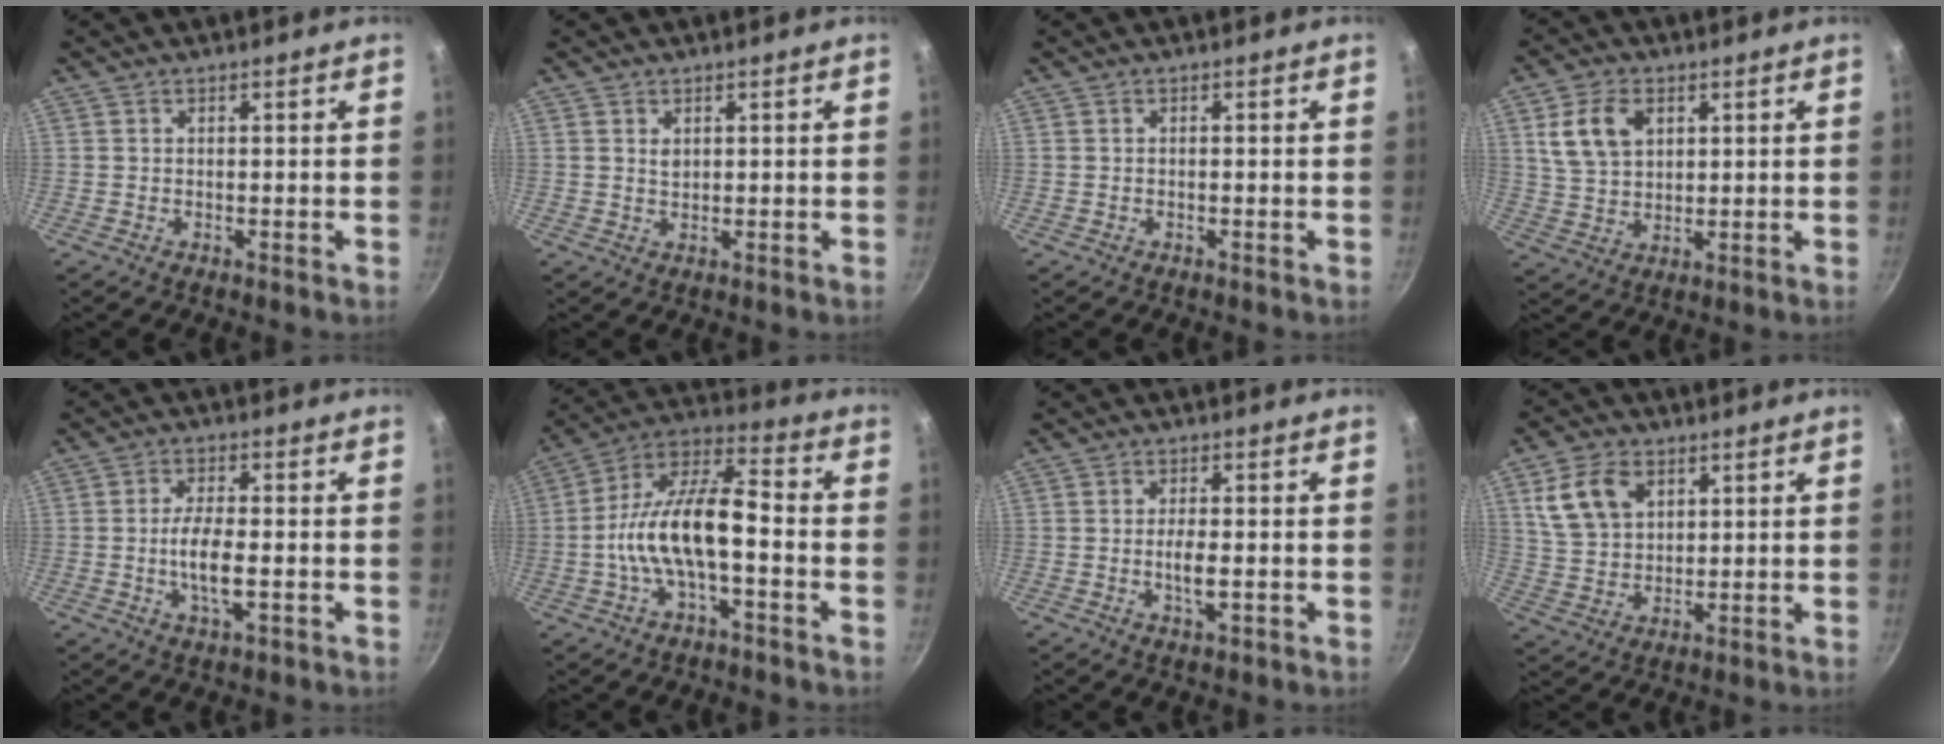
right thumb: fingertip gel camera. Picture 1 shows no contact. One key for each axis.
{"total": 1.4, "fx": 0.6, "fy": 0.9, "fz": 0.9, "tx": -0.010, "ty": -0.006, "tz": 0.016}
{"total": 0.0}
{"total": 9.0, "fx": 3.3, "fy": 6.0, "fz": 5.8, "tx": -0.100, "ty": -0.006, "tz": 0.069}
{"total": 6.7, "fx": -1.4, "fy": 2.8, "fz": 6.0, "tx": -0.115, "ty": 0.004, "tz": -0.025}
{"total": 15.5, "fx": -2.8, "fy": 6.4, "fz": 13.9, "tx": -0.266, "ty": 0.053, "tz": -0.055}
{"total": 4.0, "fx": -0.9, "fy": 1.7, "fz": 3.5, "tx": -0.062, "ty": -0.001, "tz": -0.016}
{"total": 10.2, "fx": 4.2, "fy": 6.9, "fz": 6.2, "tx": -0.102, "ty": -0.007, "tz": 0.086}